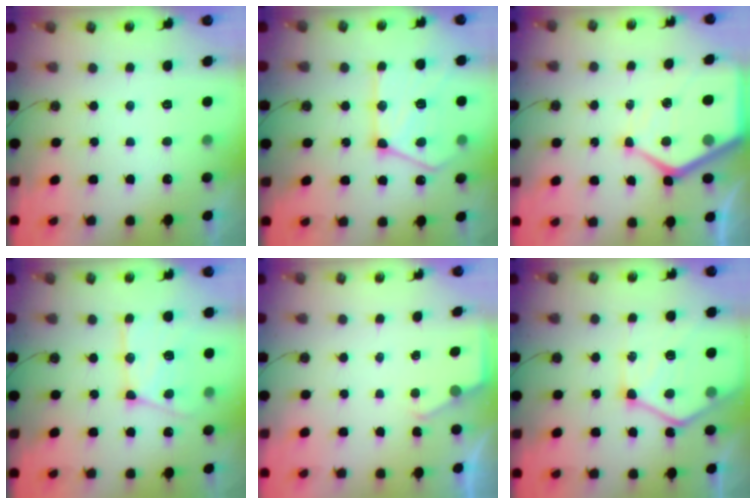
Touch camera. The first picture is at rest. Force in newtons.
{"total": 17.0, "press": 17.0, "slide": 1.0}
{"total": 13.7, "press": 13.6, "slide": 1.3}
{"total": 16.7, "press": 16.5, "slide": 2.0}
{"total": 2.3, "press": 2.3, "slide": 0.4}
{"total": 16.1, "press": 16.0, "slide": 1.5}